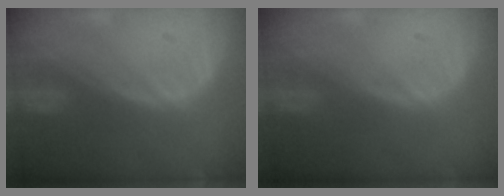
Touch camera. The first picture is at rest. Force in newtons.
{"total": 0.0}